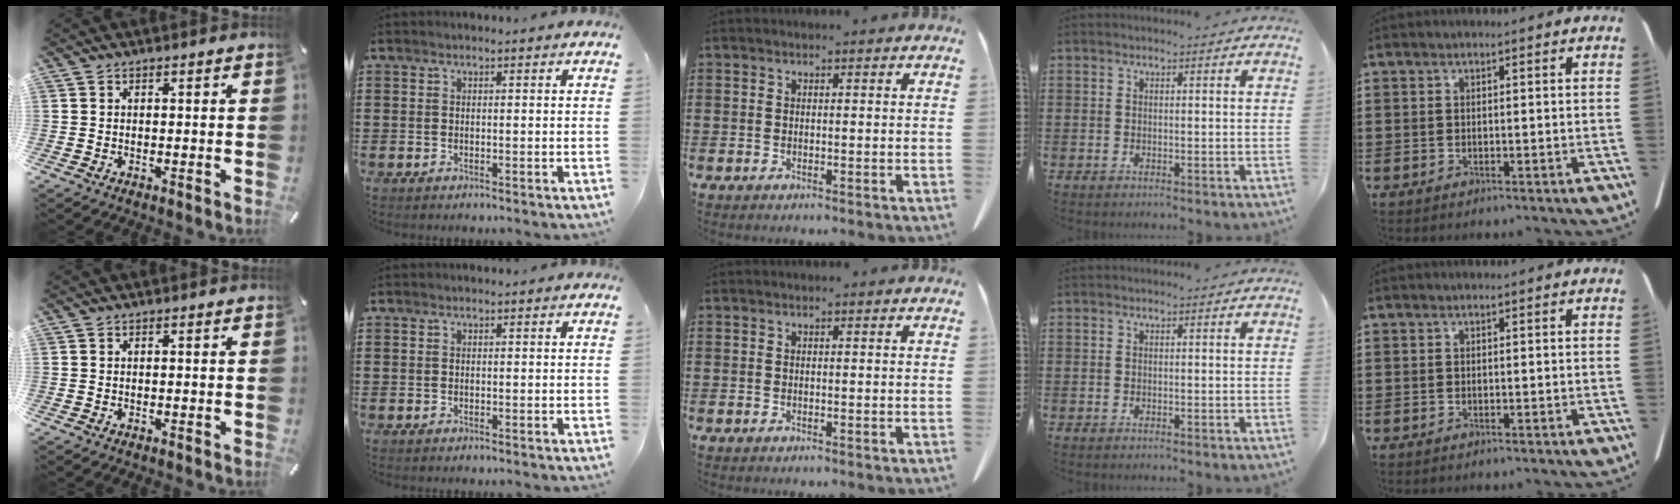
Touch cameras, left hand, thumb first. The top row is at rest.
{}